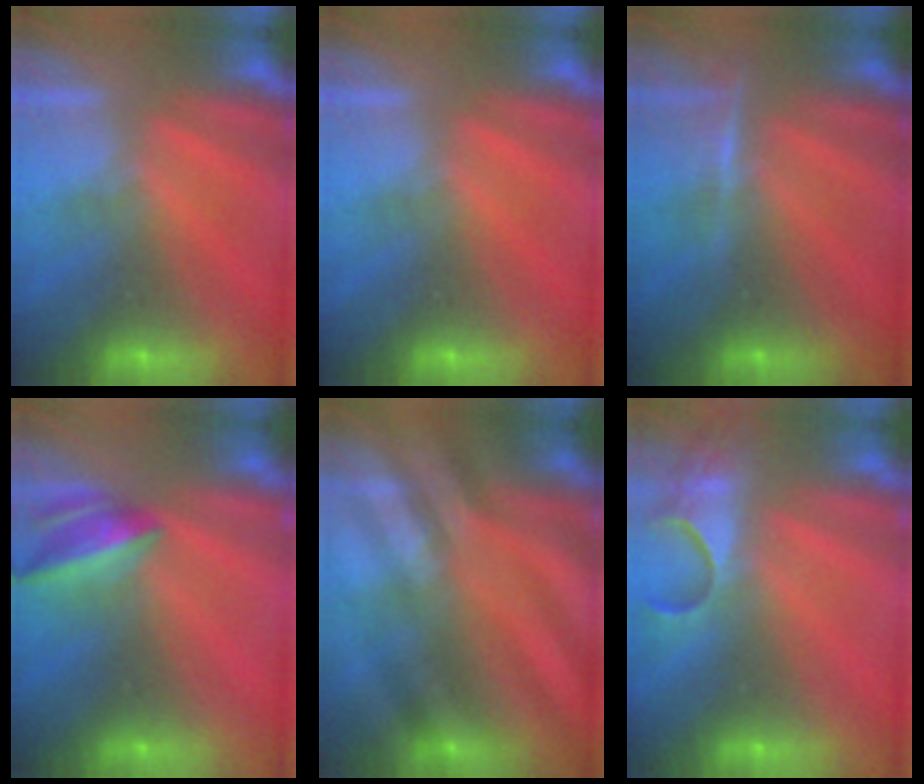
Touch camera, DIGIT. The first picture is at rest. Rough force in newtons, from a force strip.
{"total": 0.0}
{"total": 2.9}
{"total": 7.8}
{"total": 2.6}
{"total": 4.7}